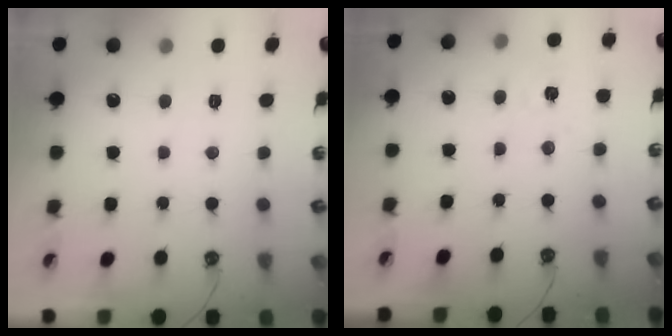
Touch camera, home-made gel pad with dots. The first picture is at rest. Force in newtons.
{"total": 4.9, "press": 4.9, "slide": 0.5}